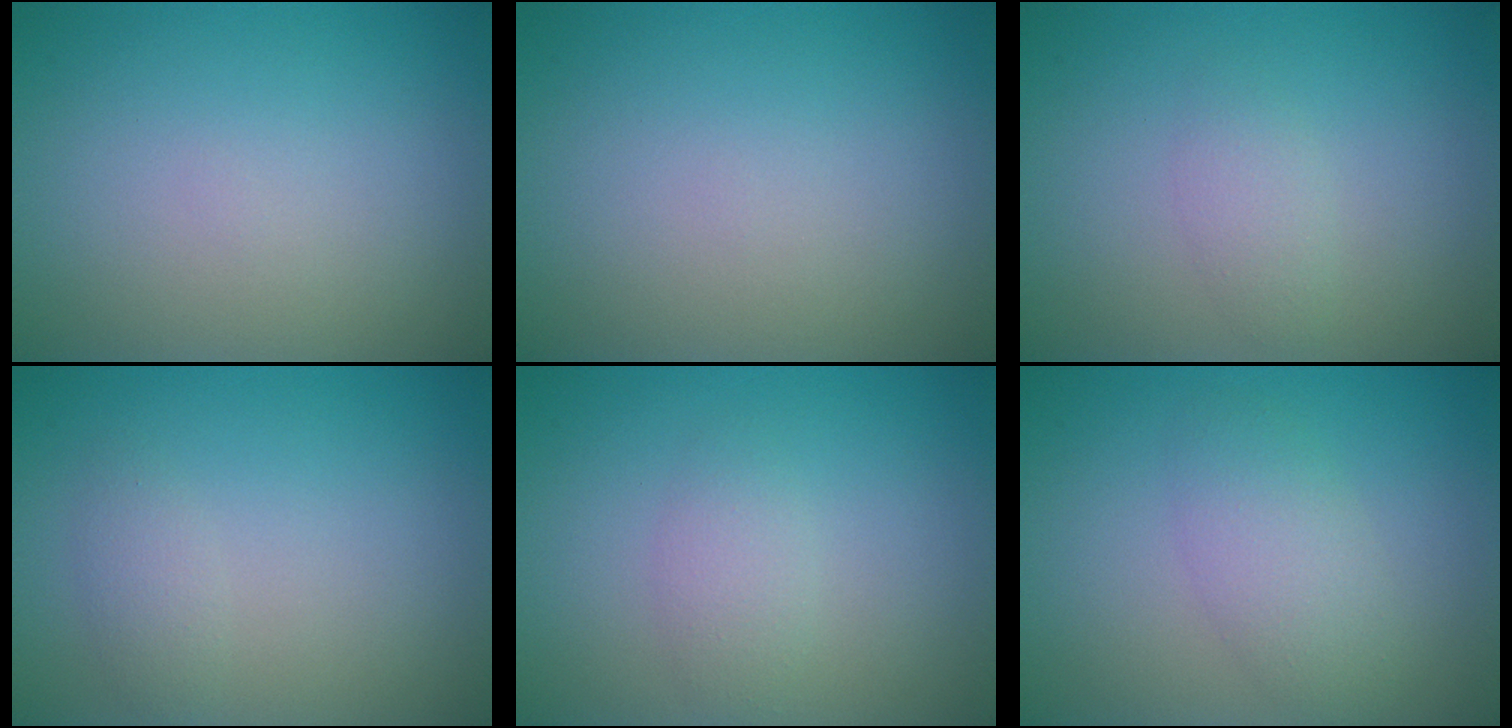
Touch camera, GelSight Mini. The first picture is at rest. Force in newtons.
{"total": 0.0}
{"total": 1.4, "press": 1.4, "slide": 0.0}
{"total": 1.2, "press": 1.2, "slide": 0.0}
{"total": 1.7, "press": 1.7, "slide": 0.0}
{"total": 3.0, "press": 3.0, "slide": 0.2}